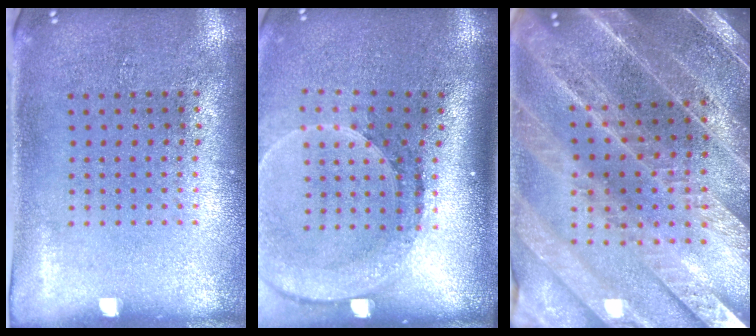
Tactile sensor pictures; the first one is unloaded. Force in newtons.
{"total": 2.6, "press": 1.9, "slide": 1.8}
{"total": 3.6, "press": 3.4, "slide": 1.2}